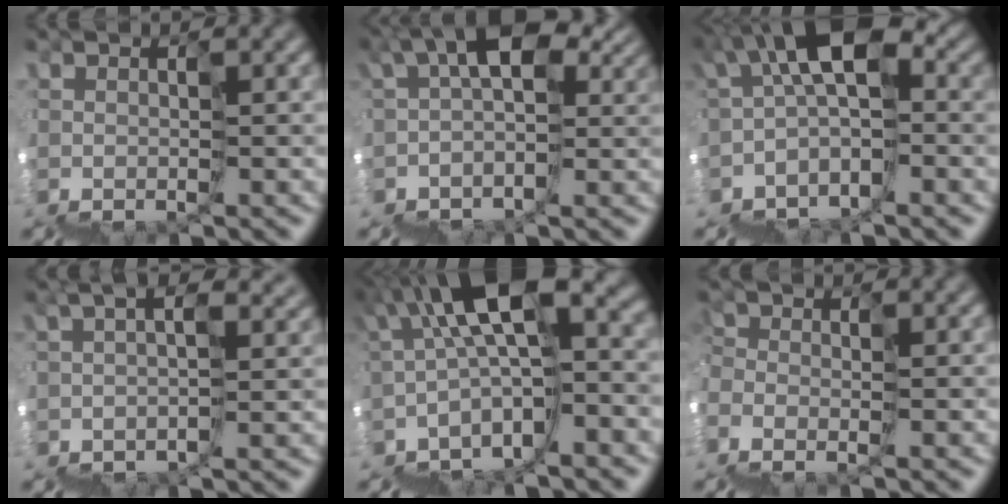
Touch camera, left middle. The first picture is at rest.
{"total": 5.5, "force": [2.7, 2.7, 3.9], "torque": [-0.059, 0.012, 0.040]}
{"total": 4.7, "force": [0.0, 2.3, 4.1], "torque": [-0.076, 0.033, -0.016]}
{"total": 3.1, "force": [1.8, 0.7, 2.4], "torque": [-0.042, 0.005, 0.034]}
{"total": 8.0, "force": [1.8, 1.9, 7.6], "torque": [-0.131, 0.044, 0.027]}
{"total": 1.5, "force": [-0.5, -1.0, -1.0], "torque": [0.020, 0.017, -0.023]}